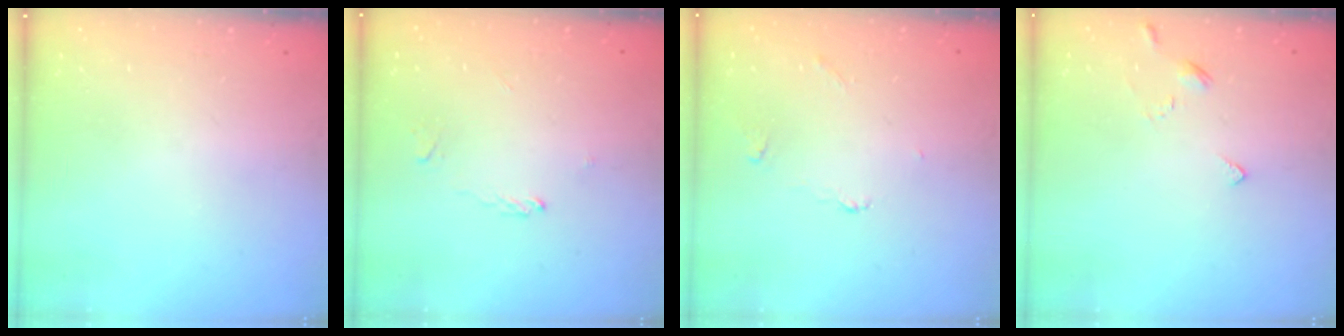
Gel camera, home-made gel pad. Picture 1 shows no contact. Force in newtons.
{"total": 1.7, "press": 1.7, "slide": 0.3}
{"total": 2.5, "press": 2.5, "slide": 0.3}
{"total": 3.1, "press": 3.0, "slide": 0.6}